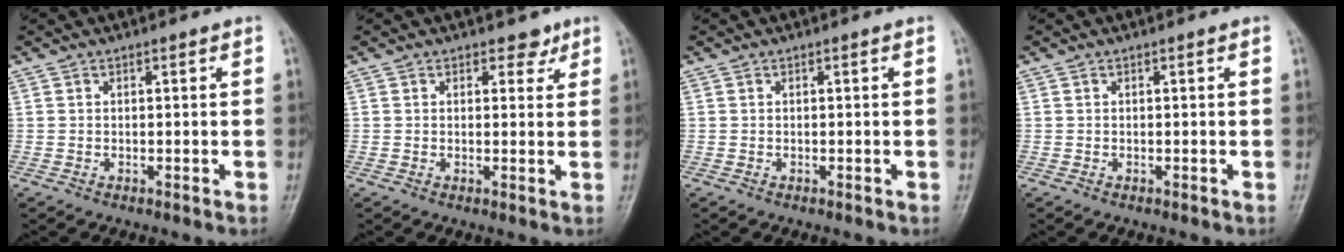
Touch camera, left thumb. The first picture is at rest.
{"total": 2.5, "force": [1.7, 1.7, 0.7], "torque": [0.011, -0.008, 0.019]}
{"total": 0.0}
{"total": 0.0}